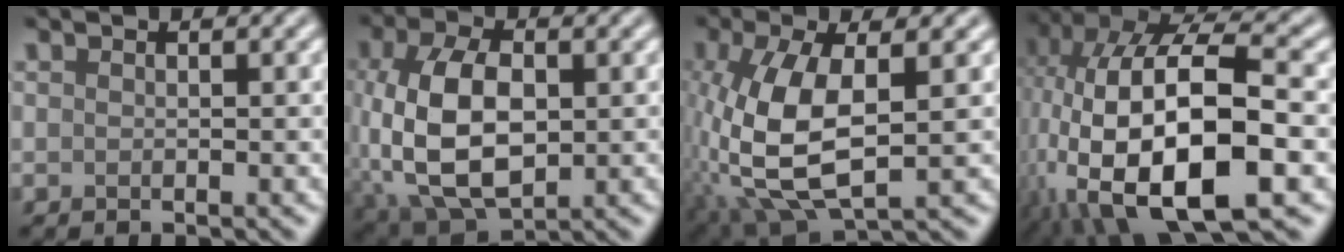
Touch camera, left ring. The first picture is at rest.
{"total": 9.9, "force": [-0.5, 5.7, 8.1], "torque": [-0.180, -0.005, -0.009]}
{"total": 9.7, "force": [-0.7, 4.2, 8.7], "torque": [-0.204, 0.000, -0.016]}
{"total": 17.8, "force": [-3.4, 8.6, 15.2], "torque": [-0.288, -0.014, -0.041]}